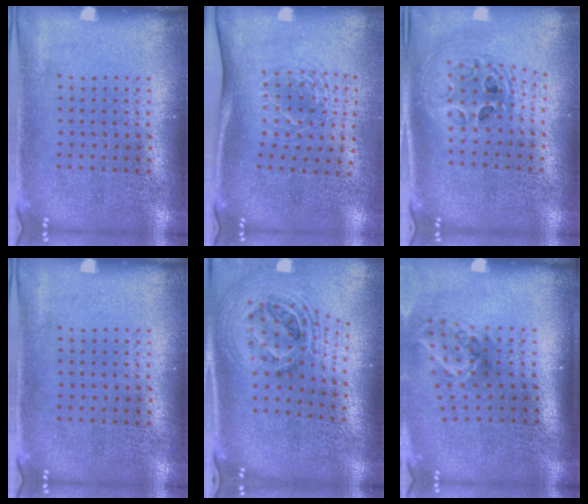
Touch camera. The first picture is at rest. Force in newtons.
{"total": 1.7, "press": 1.3, "slide": 1.2}
{"total": 2.3, "press": 1.8, "slide": 1.4}
{"total": 0.0}
{"total": 2.3, "press": 1.7, "slide": 1.5}
{"total": 1.9, "press": 1.2, "slide": 1.5}